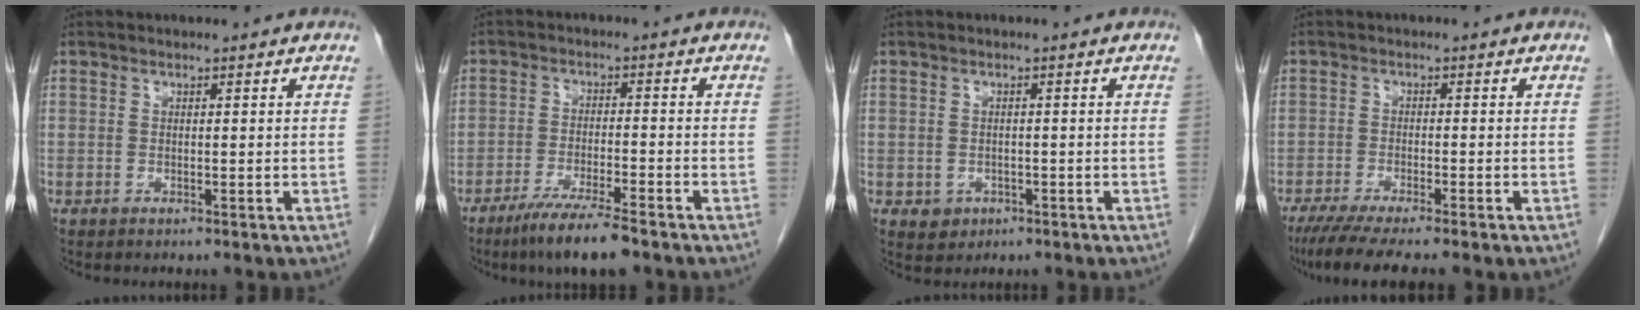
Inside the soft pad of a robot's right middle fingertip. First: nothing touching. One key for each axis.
{"total": 8.1, "fx": -5.9, "fy": 0.5, "fz": 5.5, "tx": -0.097, "ty": -0.021, "tz": -0.103}
{"total": 2.4, "fx": -0.9, "fy": 2.1, "fz": 0.7, "tx": -0.010, "ty": 0.004, "tz": -0.003}
{"total": 7.7, "fx": -5.9, "fy": 0.3, "fz": 4.9, "tx": -0.074, "ty": -0.018, "tz": -0.093}